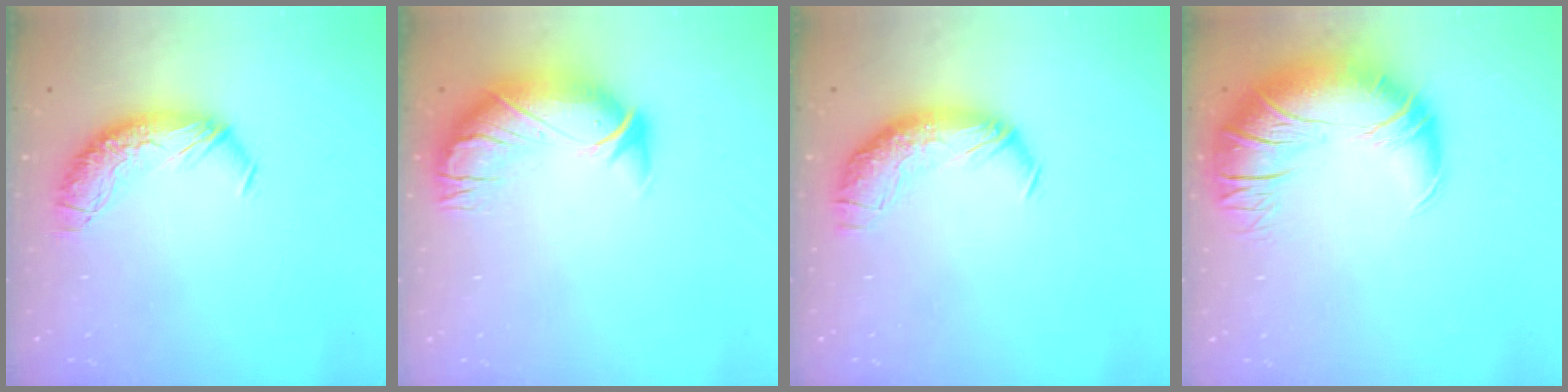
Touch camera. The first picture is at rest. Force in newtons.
{"total": 3.0, "press": 0.2, "slide": 2.9}
{"total": 1.5, "press": 0.2, "slide": 1.5}
{"total": 7.1, "press": 6.0, "slide": 3.9}